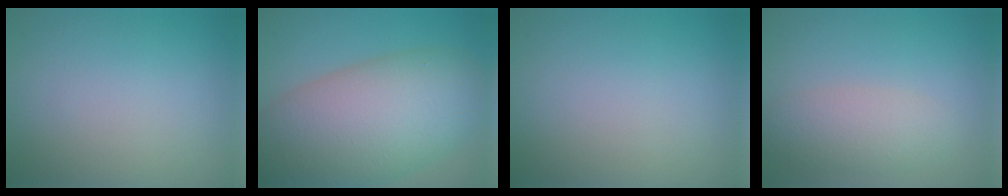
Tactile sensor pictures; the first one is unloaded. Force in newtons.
{"total": 12.2, "press": 12.2, "slide": 0.6}
{"total": 0.0}
{"total": 3.1, "press": 3.1, "slide": 0.1}